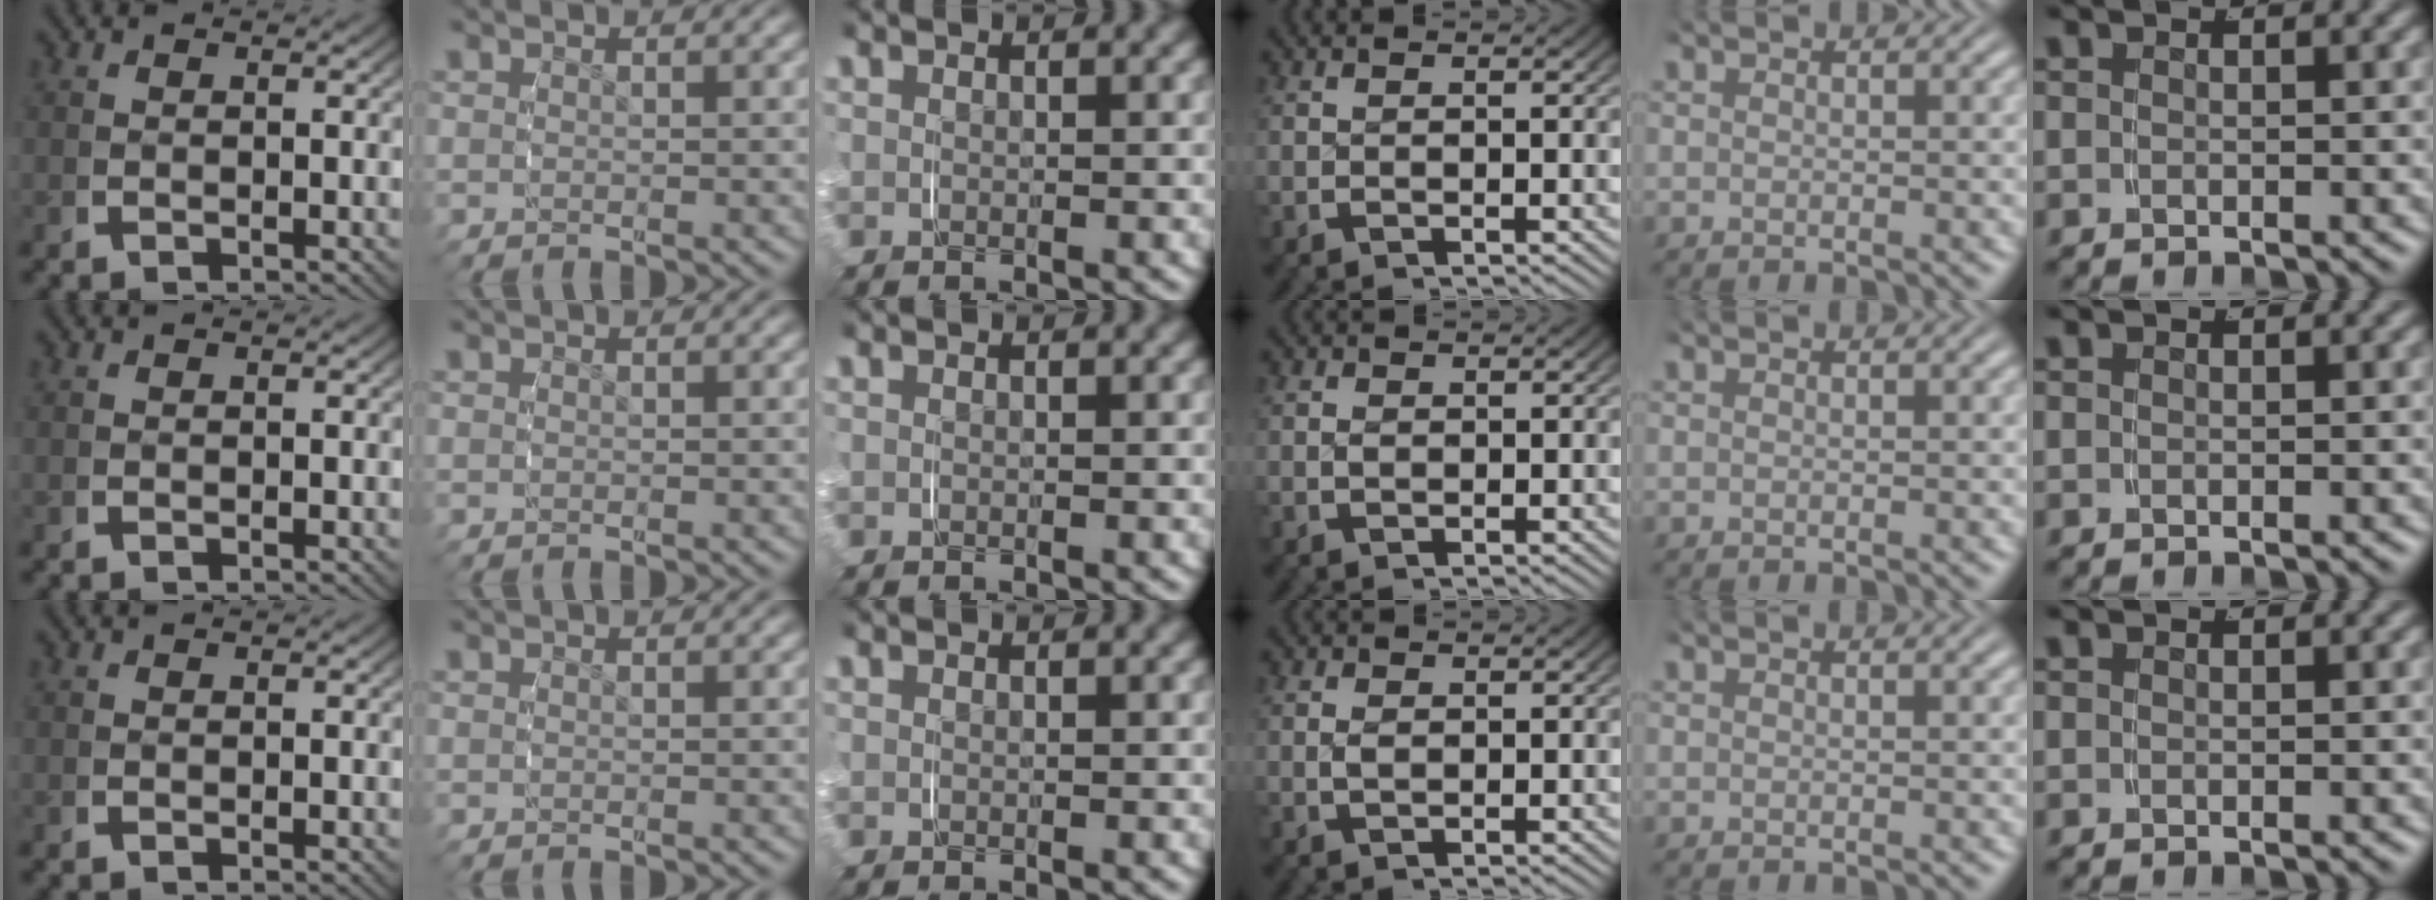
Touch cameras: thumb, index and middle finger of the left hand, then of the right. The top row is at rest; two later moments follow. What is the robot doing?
{"motion": "grasp_and_lifting", "object": "ribbon"}